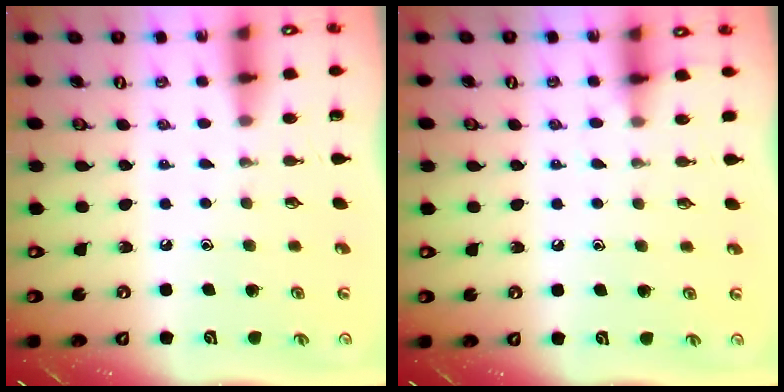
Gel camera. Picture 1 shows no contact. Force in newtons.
{"total": 4.8, "press": 4.7, "slide": 0.7}